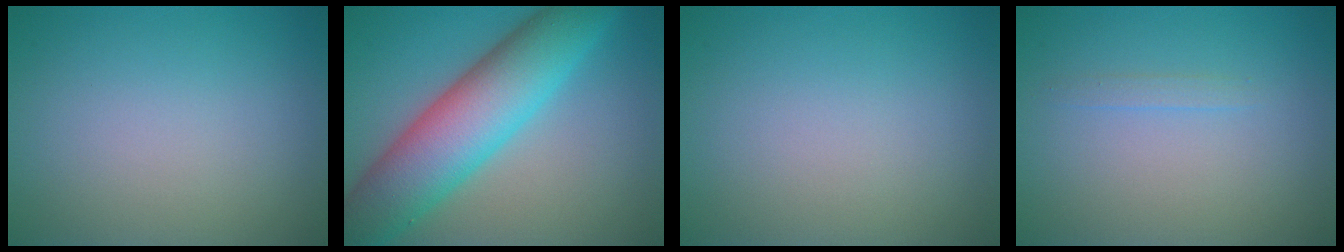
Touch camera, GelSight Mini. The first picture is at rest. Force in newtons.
{"total": 10.2, "press": 10.2, "slide": 0.3}
{"total": 0.0}
{"total": 0.8, "press": 0.8, "slide": 0.1}